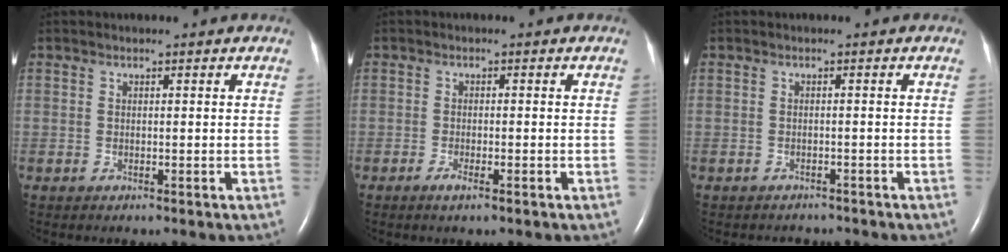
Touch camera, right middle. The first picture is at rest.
{"total": 1.8, "force": [-1.1, 0.3, 1.5], "torque": [-0.031, -0.003, -0.019]}
{"total": 2.6, "force": [-2.4, 1.0, 0.0], "torque": [-0.003, -0.003, -0.031]}